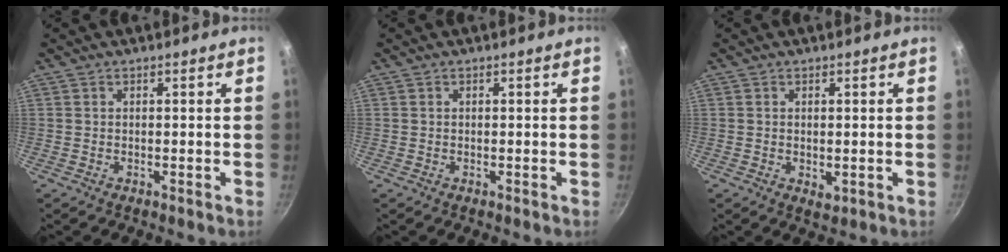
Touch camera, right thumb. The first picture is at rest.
{"total": 0.0}
{"total": 1.8, "force": [0.0, 1.0, 1.4], "torque": [-0.021, -0.006, 0.002]}